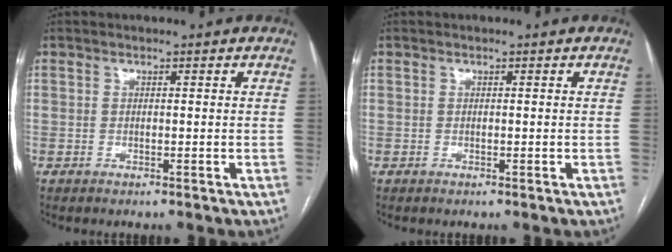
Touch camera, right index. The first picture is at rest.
{"total": 0.0}